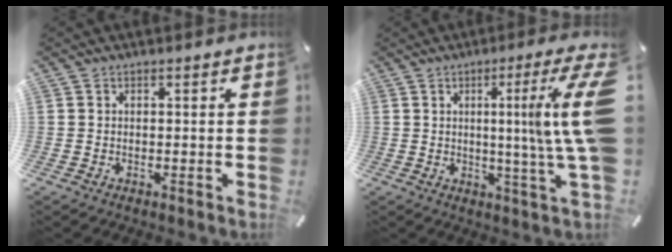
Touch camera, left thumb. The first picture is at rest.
{"total": 16.0, "force": [3.0, -0.7, 15.7], "torque": [-0.237, -0.023, 0.029]}